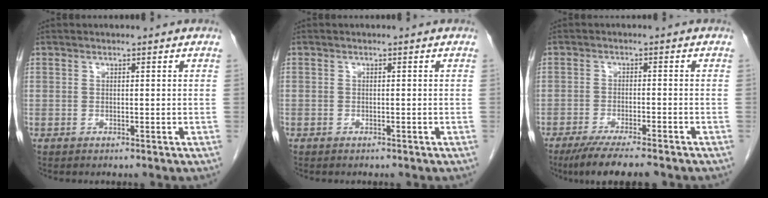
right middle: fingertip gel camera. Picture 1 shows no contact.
{"total": 0.6, "force": [-0.5, 0.4, 0.0], "torque": [-0.012, 0.001, -0.008]}
{"total": 8.9, "force": [-7.2, 0.8, 5.1], "torque": [-0.078, -0.020, -0.112]}